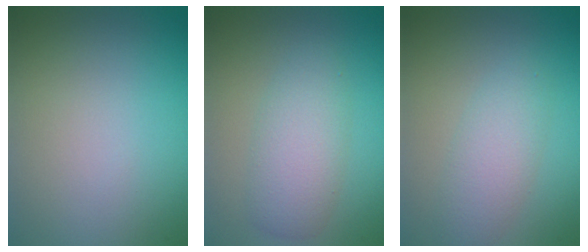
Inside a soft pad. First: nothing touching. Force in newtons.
{"total": 2.9, "press": 2.9, "slide": 0.2}
{"total": 2.8, "press": 2.8, "slide": 0.1}